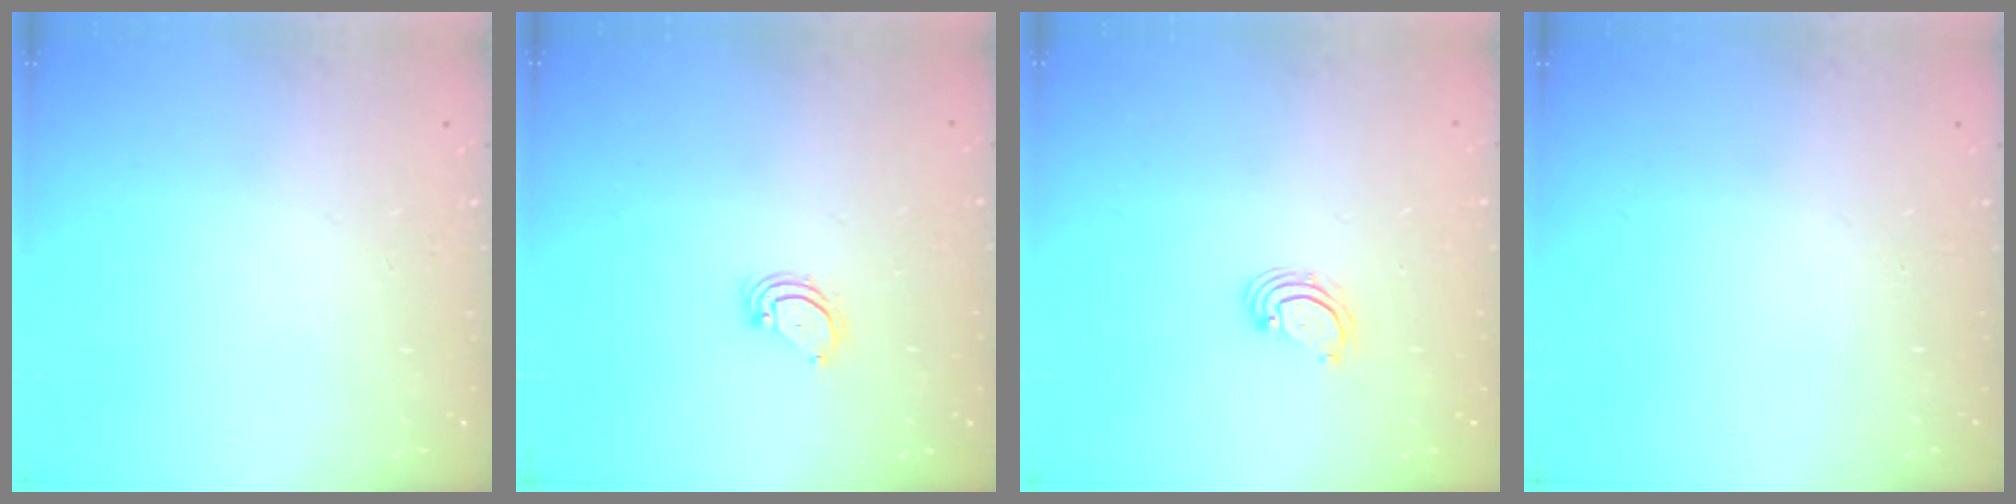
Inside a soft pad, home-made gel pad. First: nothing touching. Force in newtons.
{"total": 2.8, "press": 2.8, "slide": 0.3}
{"total": 2.7, "press": 2.7, "slide": 0.7}
{"total": 0.0}